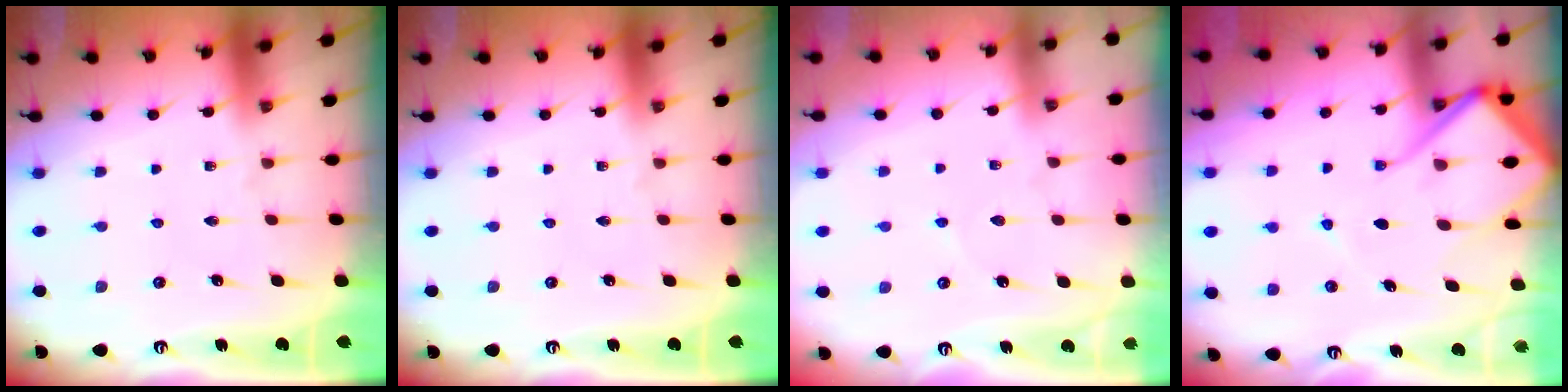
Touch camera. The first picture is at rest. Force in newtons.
{"total": 0.0}
{"total": 3.8, "press": 3.7, "slide": 0.6}
{"total": 12.0, "press": 11.9, "slide": 1.4}